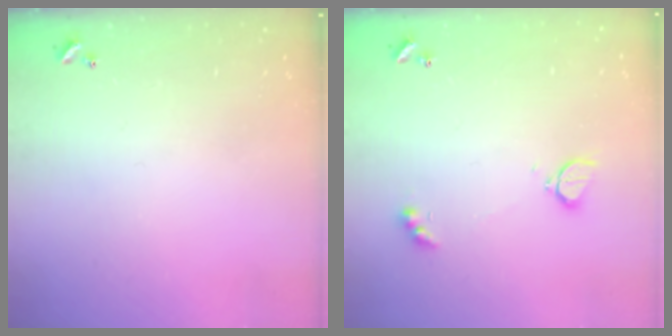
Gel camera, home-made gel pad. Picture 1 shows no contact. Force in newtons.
{"total": 2.8, "press": 2.7, "slide": 0.6}